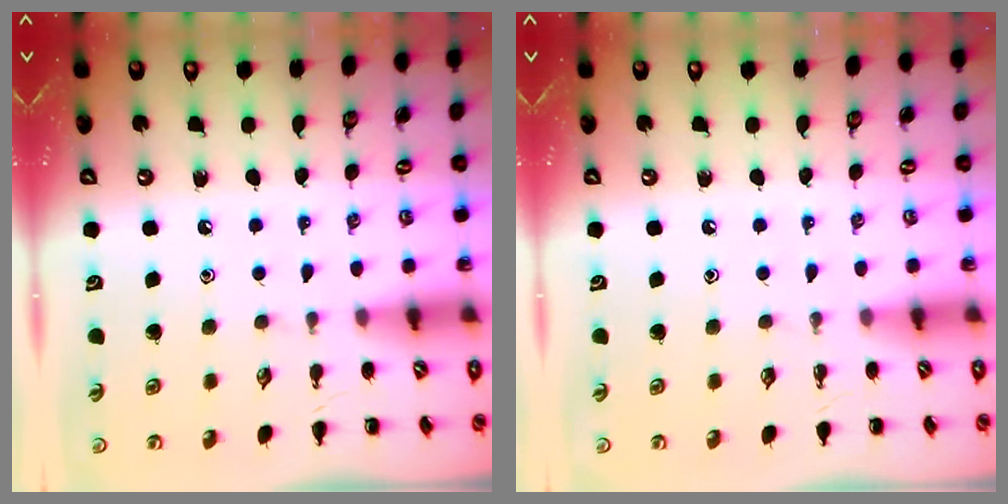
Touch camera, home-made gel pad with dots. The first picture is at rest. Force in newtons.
{"total": 0.0}